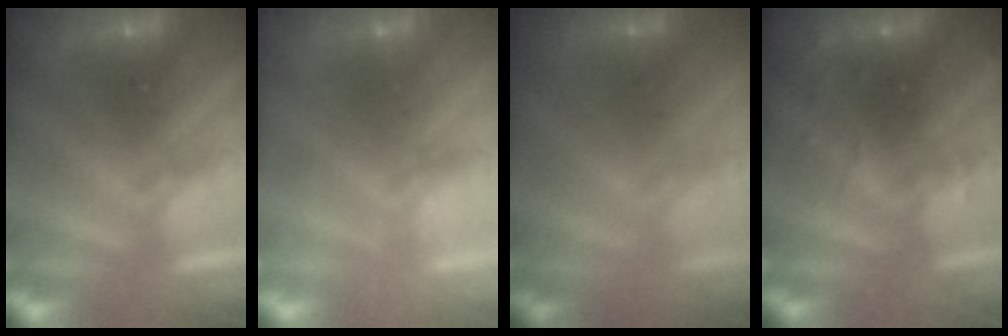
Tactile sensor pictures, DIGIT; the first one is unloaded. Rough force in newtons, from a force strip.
{"total": 2.0}
{"total": 1.7}
{"total": 3.0}